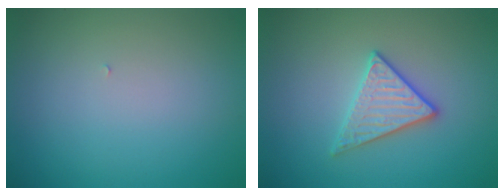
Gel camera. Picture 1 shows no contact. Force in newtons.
{"total": 2.8, "press": 2.7, "slide": 0.6}